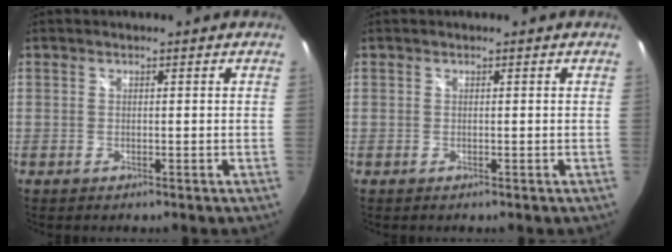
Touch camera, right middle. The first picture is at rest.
{"total": 0.0}